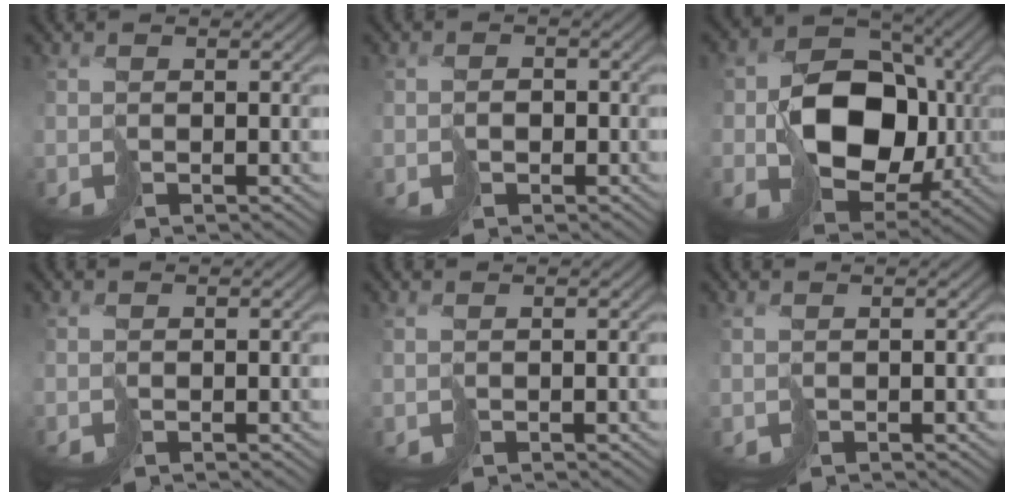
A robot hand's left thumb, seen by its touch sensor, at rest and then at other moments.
{"total": 3.2, "force": [-1.6, 2.5, 1.2], "torque": [-0.021, -0.003, -0.035]}
{"total": 15.5, "force": [-2.3, 11.3, 10.3], "torque": [-0.189, -0.023, -0.039]}
{"total": 0.0}
{"total": 0.0}
{"total": 0.0}